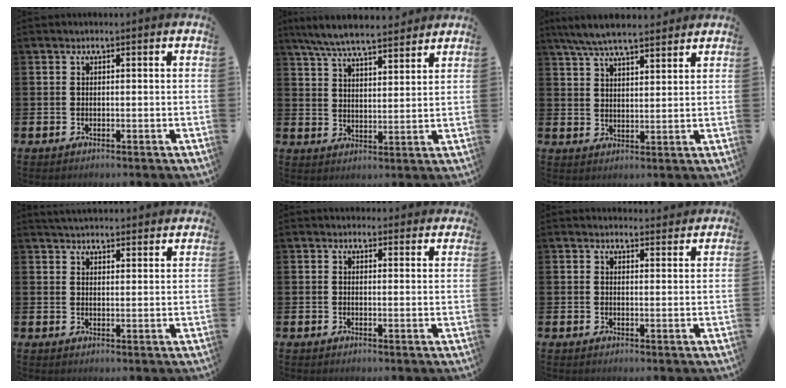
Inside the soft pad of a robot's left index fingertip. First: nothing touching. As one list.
[{"total": 7.3, "force": [6.8, 0.9, 2.3], "torque": [-0.073, -0.028, 0.125]}, {"total": 6.5, "force": [6.0, 0.9, 2.2], "torque": [-0.066, -0.018, 0.112]}, {"total": 3.8, "force": [3.8, 0.3, 0.2], "torque": [-0.006, -0.020, 0.070]}, {"total": 2.0, "force": [2.0, 0.6, -0.1], "torque": [0.011, -0.010, 0.034]}, {"total": 2.2, "force": [2.2, 0.5, -0.2], "torque": [0.008, -0.014, 0.038]}]